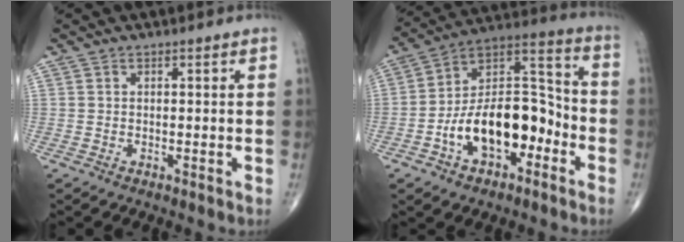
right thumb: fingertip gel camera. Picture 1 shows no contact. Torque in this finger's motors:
{"motor_torque": [2.31, 2.32, 1.25, -1.22, 0.41]}